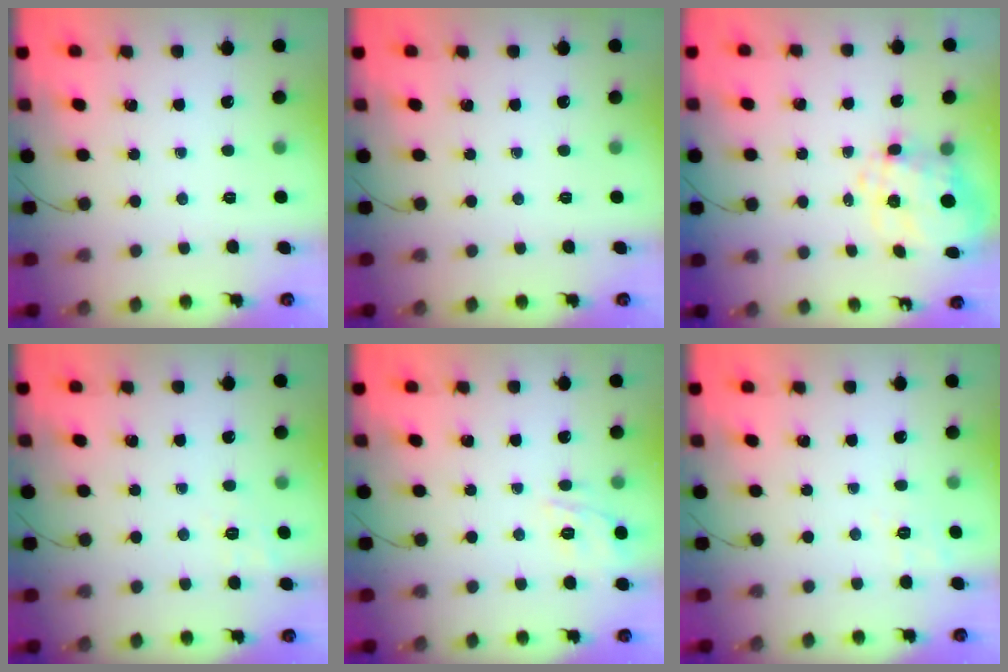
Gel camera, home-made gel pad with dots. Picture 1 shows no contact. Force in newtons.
{"total": 0.0}
{"total": 9.6, "press": 9.4, "slide": 1.9}
{"total": 1.8, "press": 0.4, "slide": 1.8}
{"total": 9.6, "press": 9.6, "slide": 1.2}
{"total": 3.3, "press": 2.7, "slide": 1.9}